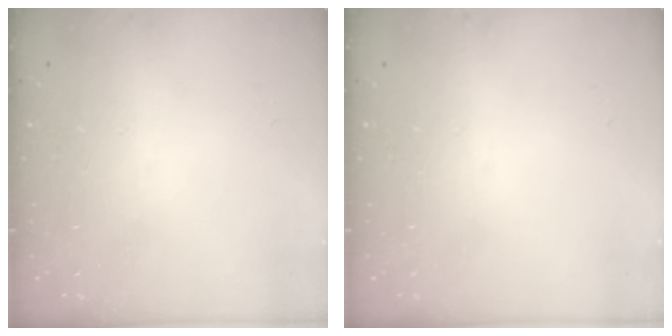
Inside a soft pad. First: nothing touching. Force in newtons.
{"total": 0.0}